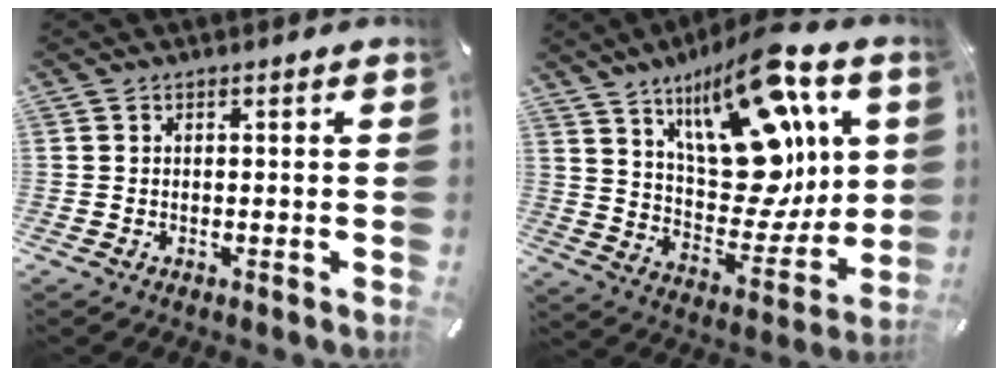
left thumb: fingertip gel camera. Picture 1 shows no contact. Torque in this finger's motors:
{"motor_torque": [3.23, 1.78, 1.60, -1.01, 0.31]}